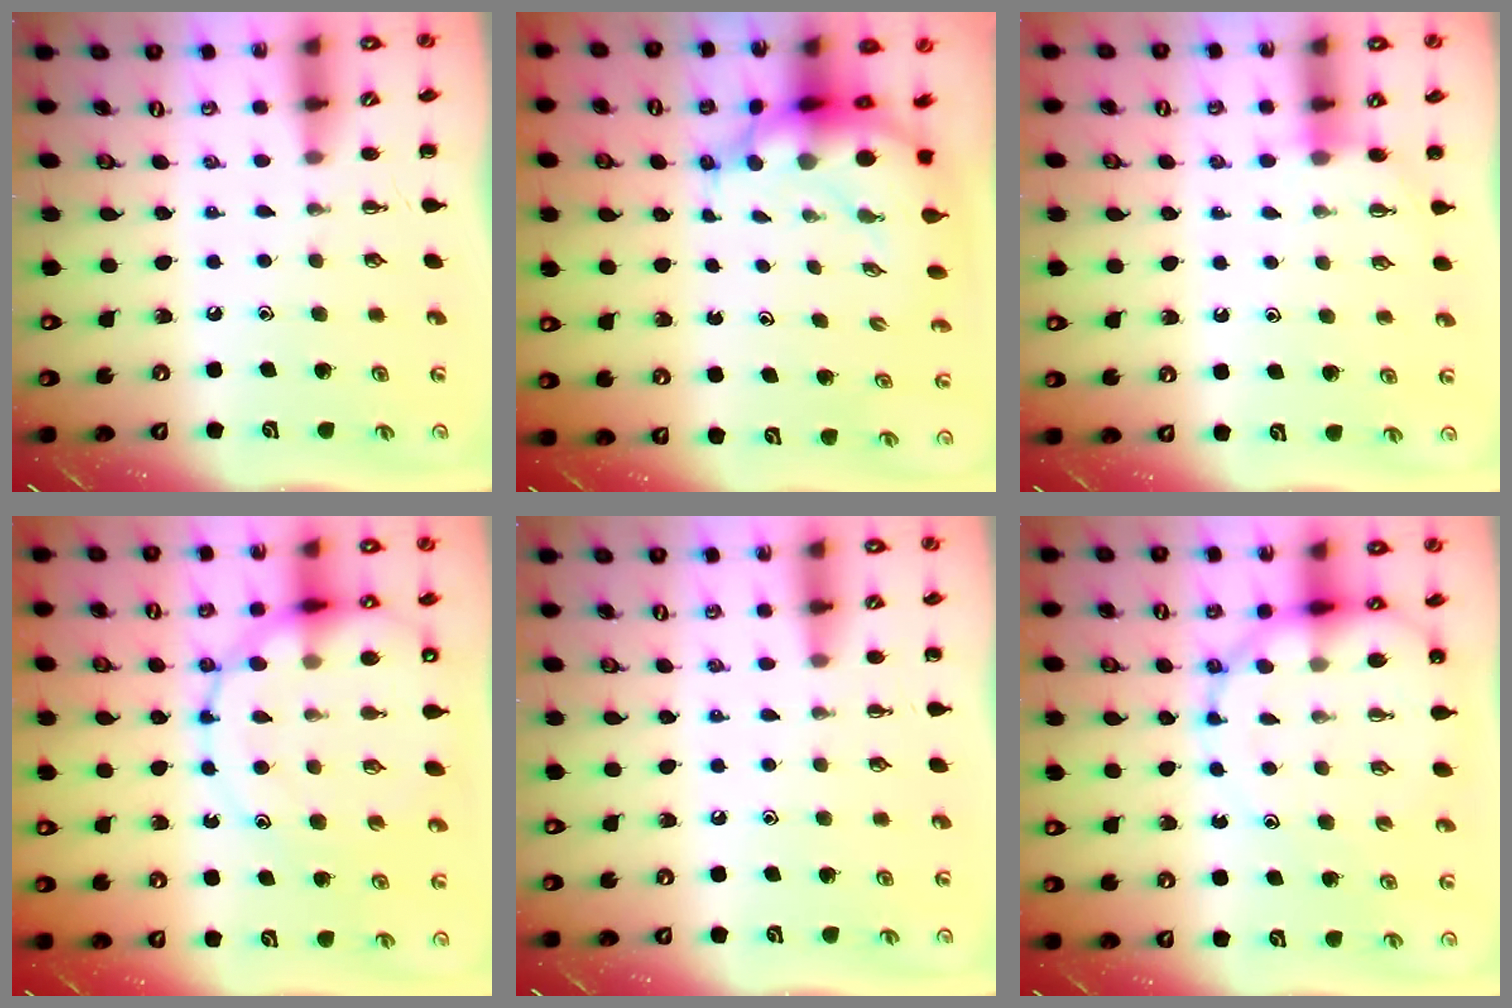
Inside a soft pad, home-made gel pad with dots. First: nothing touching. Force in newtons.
{"total": 8.1, "press": 7.9, "slide": 2.0}
{"total": 3.4, "press": 3.3, "slide": 1.0}
{"total": 17.0, "press": 16.8, "slide": 2.4}
{"total": 6.0, "press": 5.7, "slide": 2.0}
{"total": 14.7, "press": 14.0, "slide": 4.6}